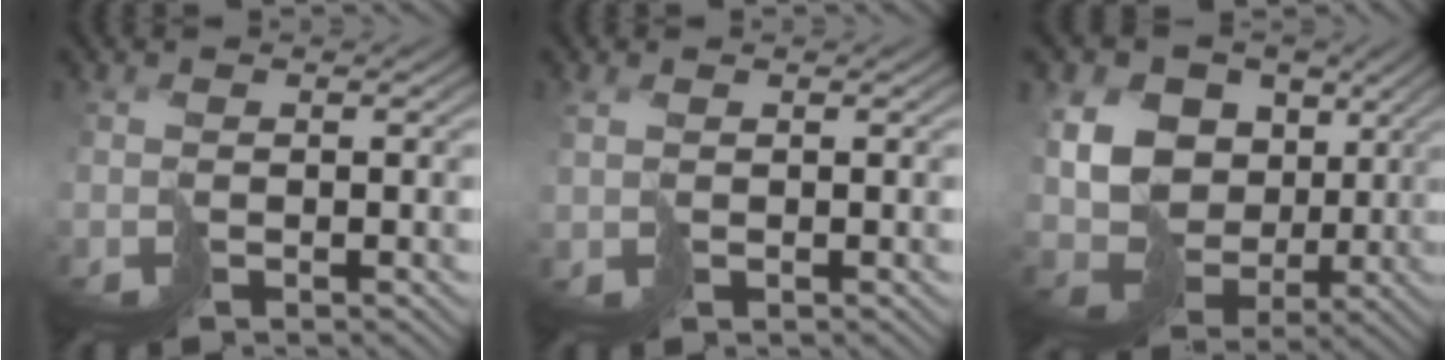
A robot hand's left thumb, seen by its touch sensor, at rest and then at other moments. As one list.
[{"total": 0.8, "force": [0.8, 0.2, 0.2], "torque": [-0.008, 0.001, 0.019]}, {"total": 14.1, "force": [3.8, 11.4, 7.3], "torque": [-0.203, 0.018, 0.082]}]